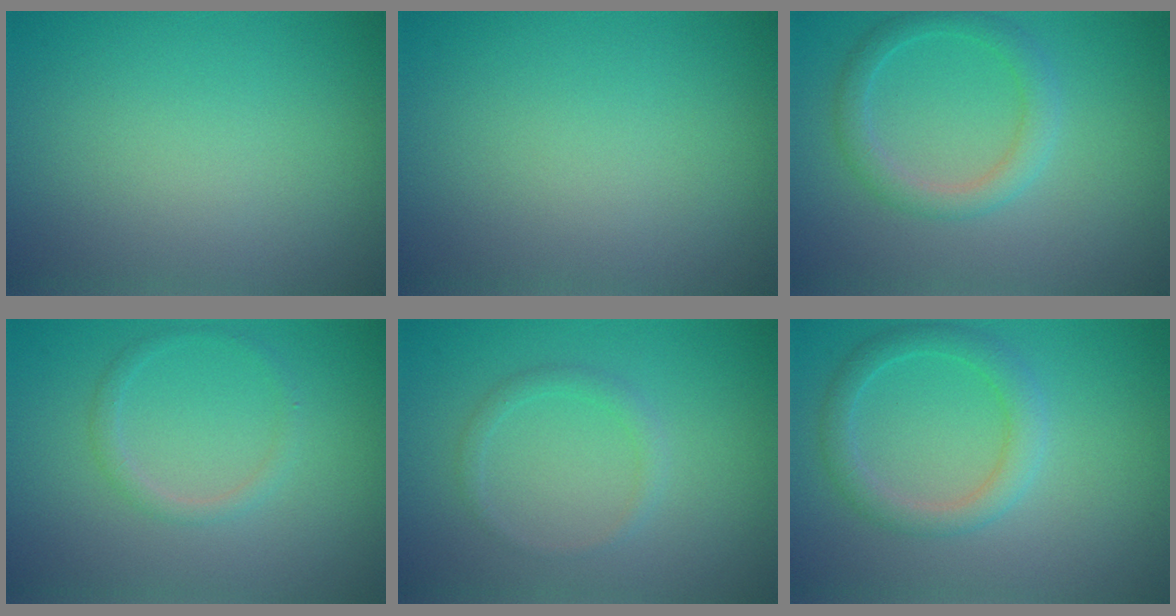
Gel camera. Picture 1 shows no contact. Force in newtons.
{"total": 0.0}
{"total": 2.7, "press": 2.7, "slide": 0.1}
{"total": 1.3, "press": 1.3, "slide": 0.1}
{"total": 1.2, "press": 1.2, "slide": 0.0}
{"total": 2.8, "press": 2.8, "slide": 0.1}